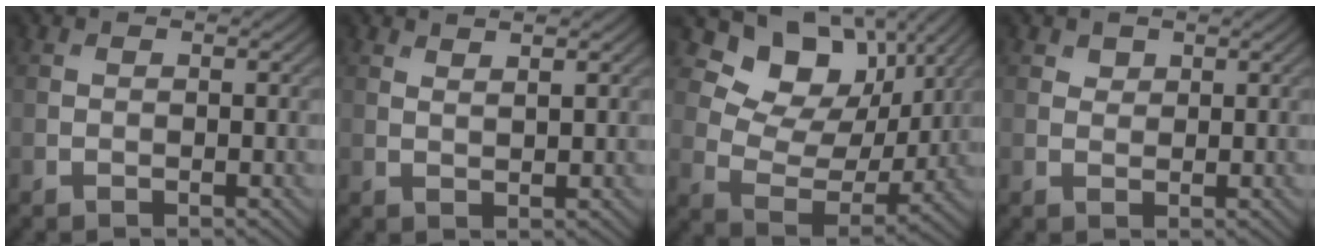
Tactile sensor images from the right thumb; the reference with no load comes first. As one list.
[{"total": 1.4, "force": [1.2, 0.1, 0.8], "torque": [-0.013, -0.006, 0.022]}, {"total": 12.6, "force": [6.8, 8.0, 6.9], "torque": [-0.138, 0.002, 0.109]}, {"total": 1.2, "force": [0.8, 0.8, 0.3], "torque": [-0.003, -0.003, 0.016]}]